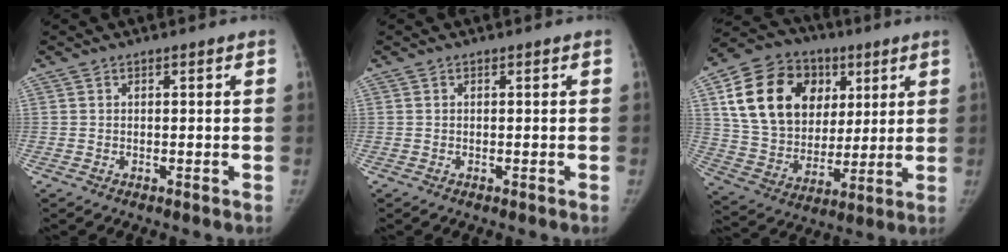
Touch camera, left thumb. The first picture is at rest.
{"total": 0.0}
{"total": 22.9, "force": [7.7, 17.4, 12.8], "torque": [-0.212, 0.003, 0.141]}